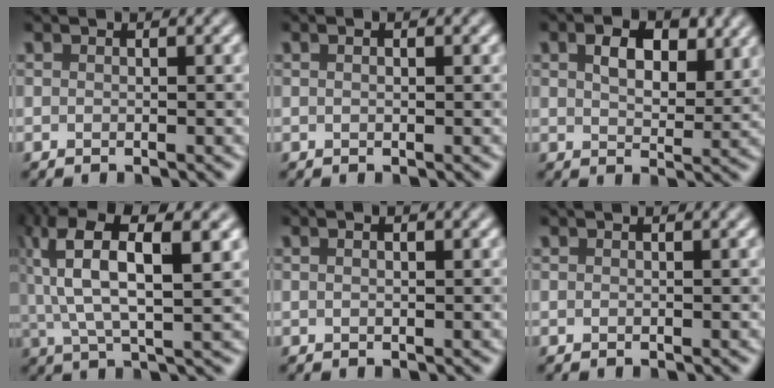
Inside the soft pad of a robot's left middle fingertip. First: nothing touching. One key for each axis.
{"total": 0.9, "fx": 0.5, "fy": 0.3, "fz": 0.7, "tx": -0.008, "ty": -0.004, "tz": 0.007}
{"total": 4.6, "fx": 1.9, "fy": 2.7, "fz": 3.2, "tx": -0.056, "ty": 0.000, "tz": 0.029}
{"total": 10.2, "fx": 3.6, "fy": 3.3, "fz": 8.9, "tx": -0.187, "ty": 0.018, "tz": 0.066}
{"total": 1.2, "fx": 0.6, "fy": 0.5, "fz": 0.9, "tx": -0.010, "ty": -0.005, "tz": 0.007}
{"total": 0.0}